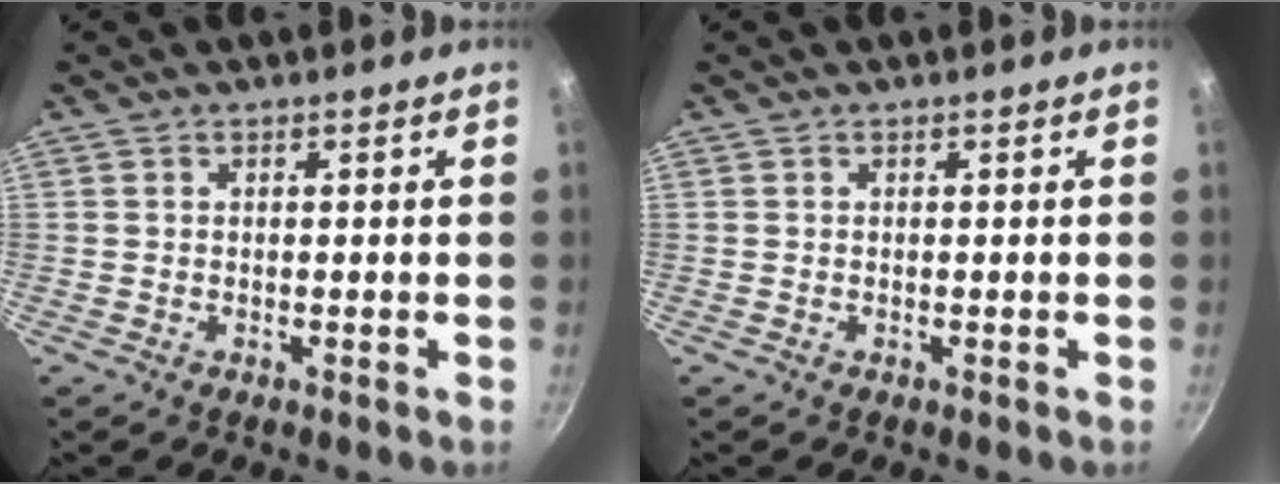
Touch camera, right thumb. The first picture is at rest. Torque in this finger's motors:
{"motor_torque": [-0.19, -0.12, 0.12, -0.19, 0.00]}